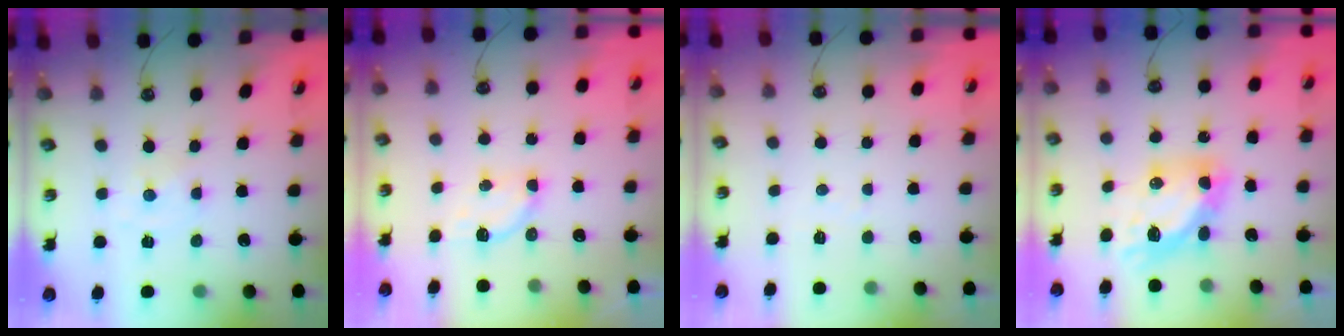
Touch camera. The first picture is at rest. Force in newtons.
{"total": 4.0, "press": 3.9, "slide": 0.6}
{"total": 4.0, "press": 3.9, "slide": 0.5}
{"total": 10.4, "press": 10.3, "slide": 1.0}